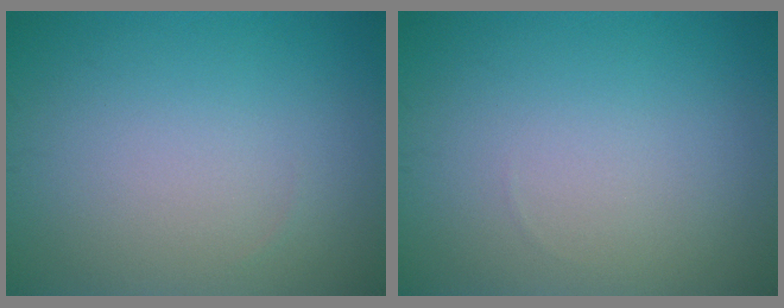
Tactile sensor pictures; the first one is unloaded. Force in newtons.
{"total": 0.0}